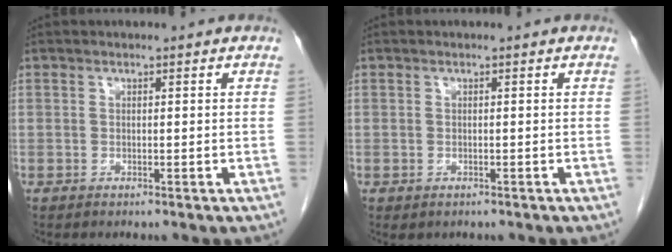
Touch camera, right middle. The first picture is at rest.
{"total": 0.6, "force": [-0.3, 0.5, 0.2], "torque": [-0.009, 0.001, 0.000]}